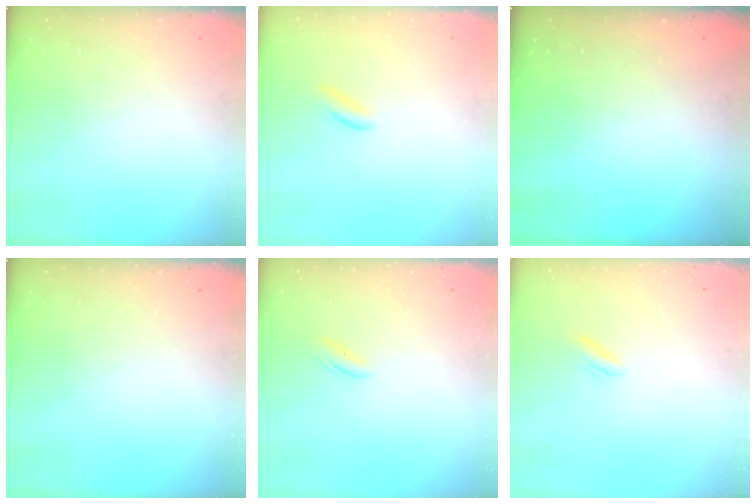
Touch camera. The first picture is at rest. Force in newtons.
{"total": 2.4, "press": 2.4, "slide": 0.2}
{"total": 0.0}
{"total": 0.0}
{"total": 1.5, "press": 1.4, "slide": 0.3}
{"total": 2.5, "press": 2.4, "slide": 0.7}